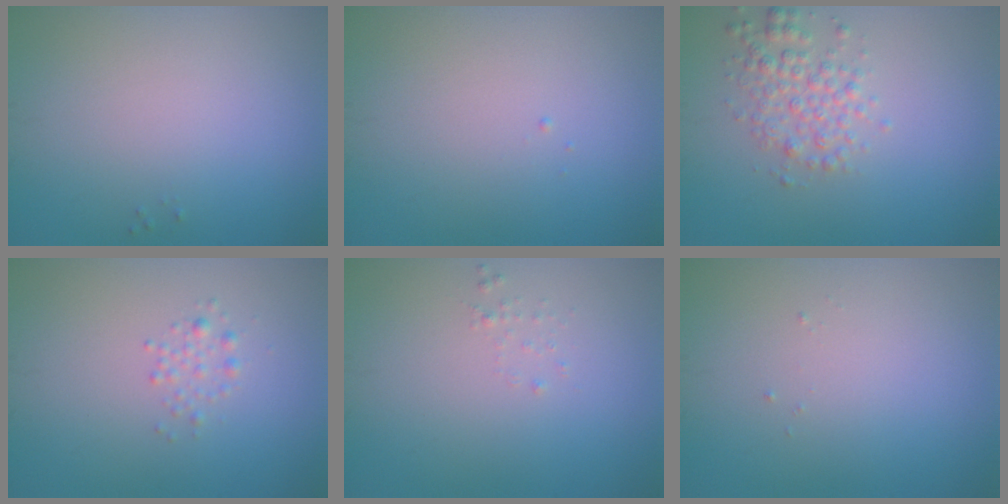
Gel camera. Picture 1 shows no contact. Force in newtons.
{"total": 0.0}
{"total": 2.8, "press": 2.8, "slide": 0.0}
{"total": 1.2, "press": 1.2, "slide": 0.0}
{"total": 0.5, "press": 0.5, "slide": 0.1}
{"total": 0.0}